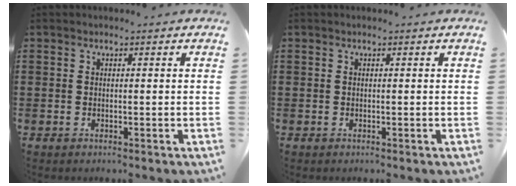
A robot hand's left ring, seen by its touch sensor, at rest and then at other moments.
{"total": 0.0}